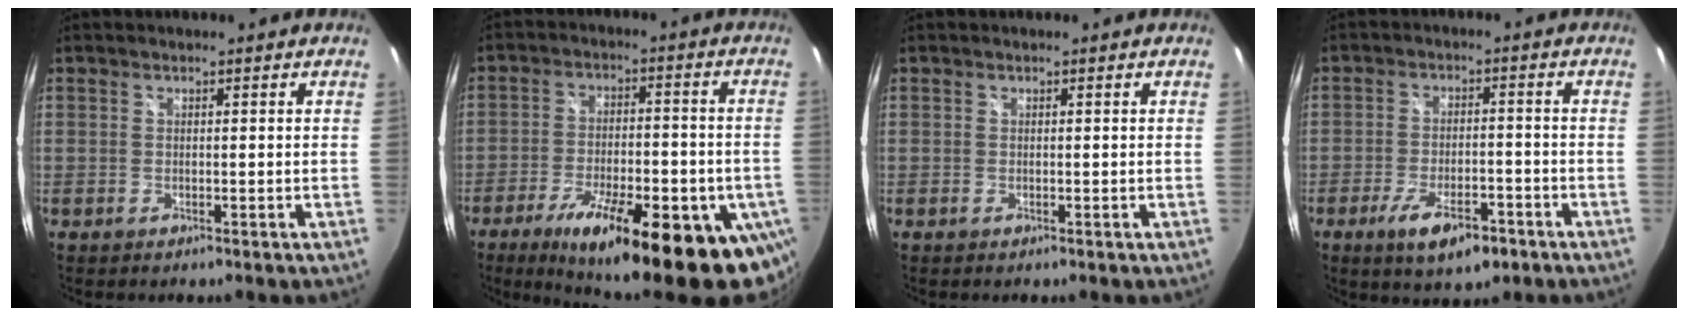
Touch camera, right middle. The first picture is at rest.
{"total": 25.1, "force": [-14.8, 6.3, 19.3], "torque": [-0.304, -0.056, -0.213]}
{"total": 0.0}
{"total": 9.2, "force": [-5.4, 3.4, 6.6], "torque": [-0.137, -0.015, -0.083]}